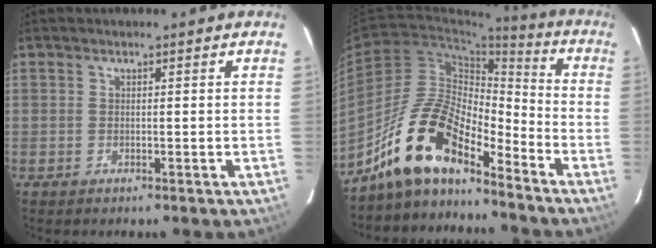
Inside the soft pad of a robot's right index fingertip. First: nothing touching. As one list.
[{"total": 15.5, "force": [-12.1, 4.8, 8.4], "torque": [-0.158, 0.009, -0.237]}]